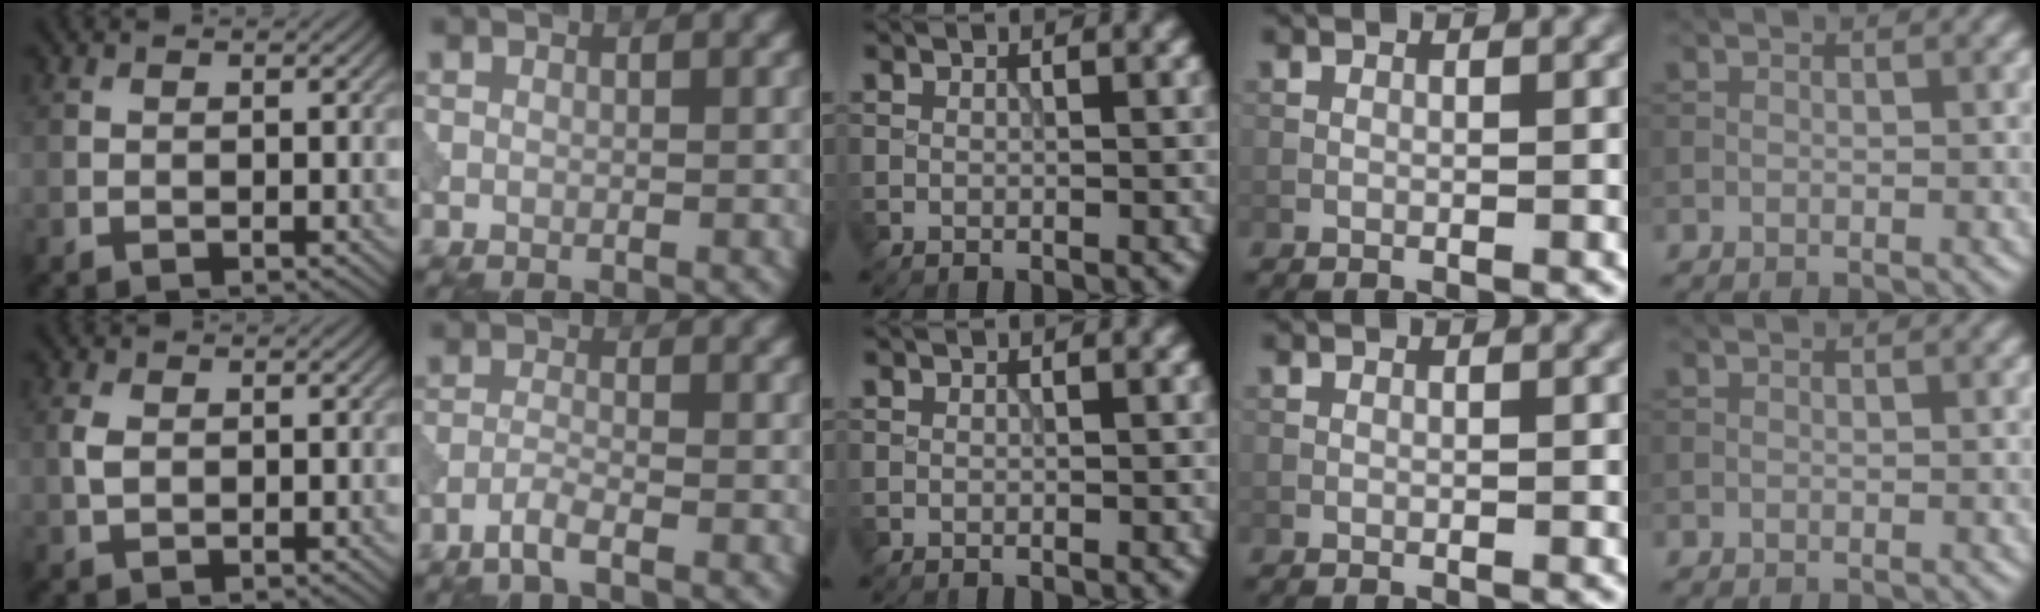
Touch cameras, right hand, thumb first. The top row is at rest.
{"thumb": {"total": 2.0, "force": [0.2, 1.3, 1.5], "torque": [-0.043, 0.002, 0.005]}, "index": {"total": 2.0, "force": [-1.4, 0.2, 1.4], "torque": [-0.025, 0.004, -0.038]}}